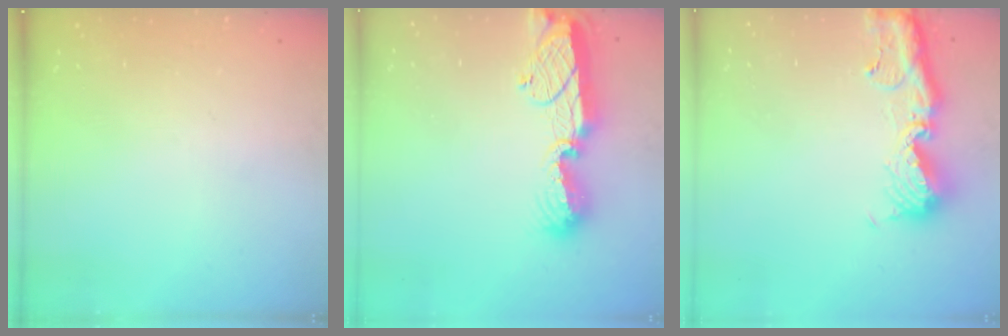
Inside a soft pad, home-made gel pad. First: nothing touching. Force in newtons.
{"total": 12.4, "press": 12.4, "slide": 1.0}
{"total": 14.1, "press": 14.0, "slide": 1.5}